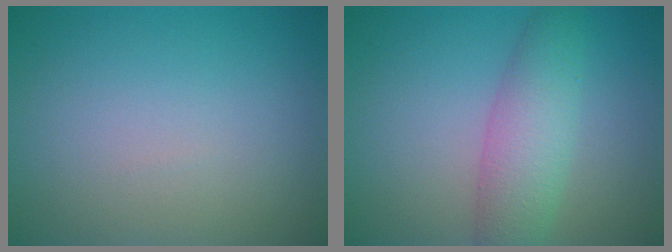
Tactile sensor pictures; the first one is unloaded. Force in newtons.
{"total": 4.6, "press": 4.6, "slide": 0.1}